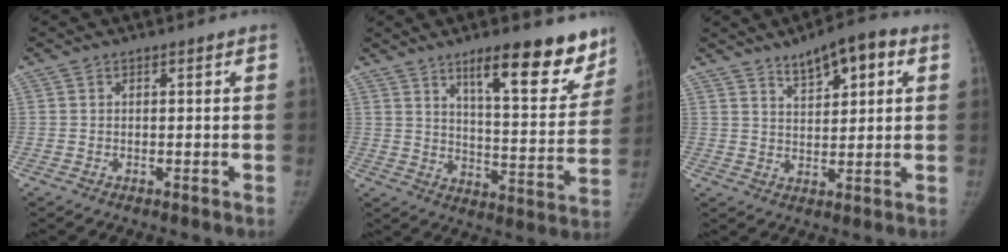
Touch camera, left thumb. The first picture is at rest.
{"total": 17.8, "force": [11.9, 4.9, 12.4], "torque": [-0.119, -0.076, 0.176]}
{"total": 8.3, "force": [4.4, 3.2, 6.2], "torque": [-0.072, -0.011, 0.068]}